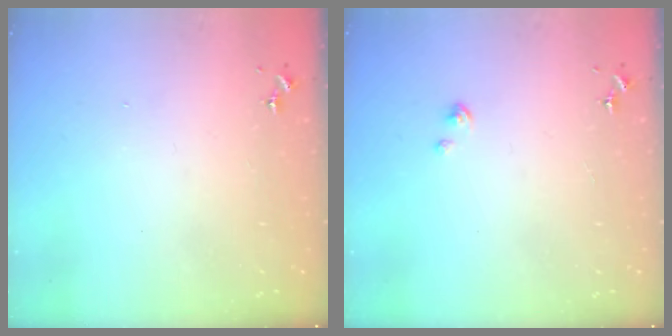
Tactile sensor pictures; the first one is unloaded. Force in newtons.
{"total": 1.9, "press": 1.9, "slide": 0.2}